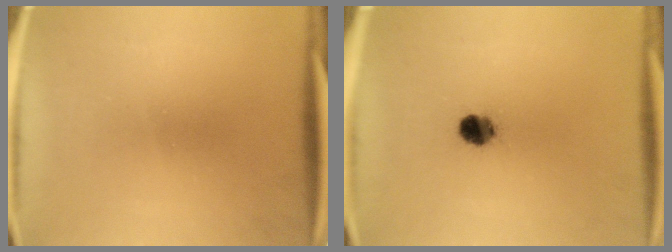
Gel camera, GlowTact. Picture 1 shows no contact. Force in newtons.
{"total": 4.9}